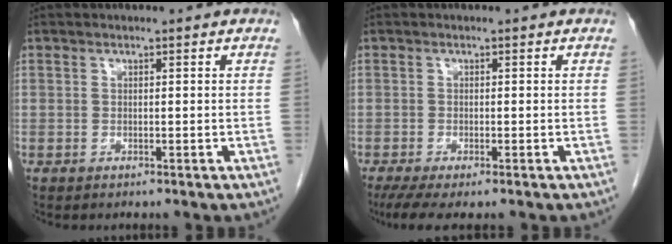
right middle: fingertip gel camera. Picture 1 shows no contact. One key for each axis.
{"total": 5.1, "fx": -3.6, "fy": 1.0, "fz": 3.4, "tx": -0.060, "ty": -0.017, "tz": -0.059}